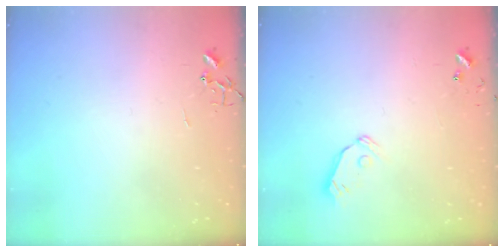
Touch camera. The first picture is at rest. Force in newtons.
{"total": 5.5, "press": 5.4, "slide": 0.9}